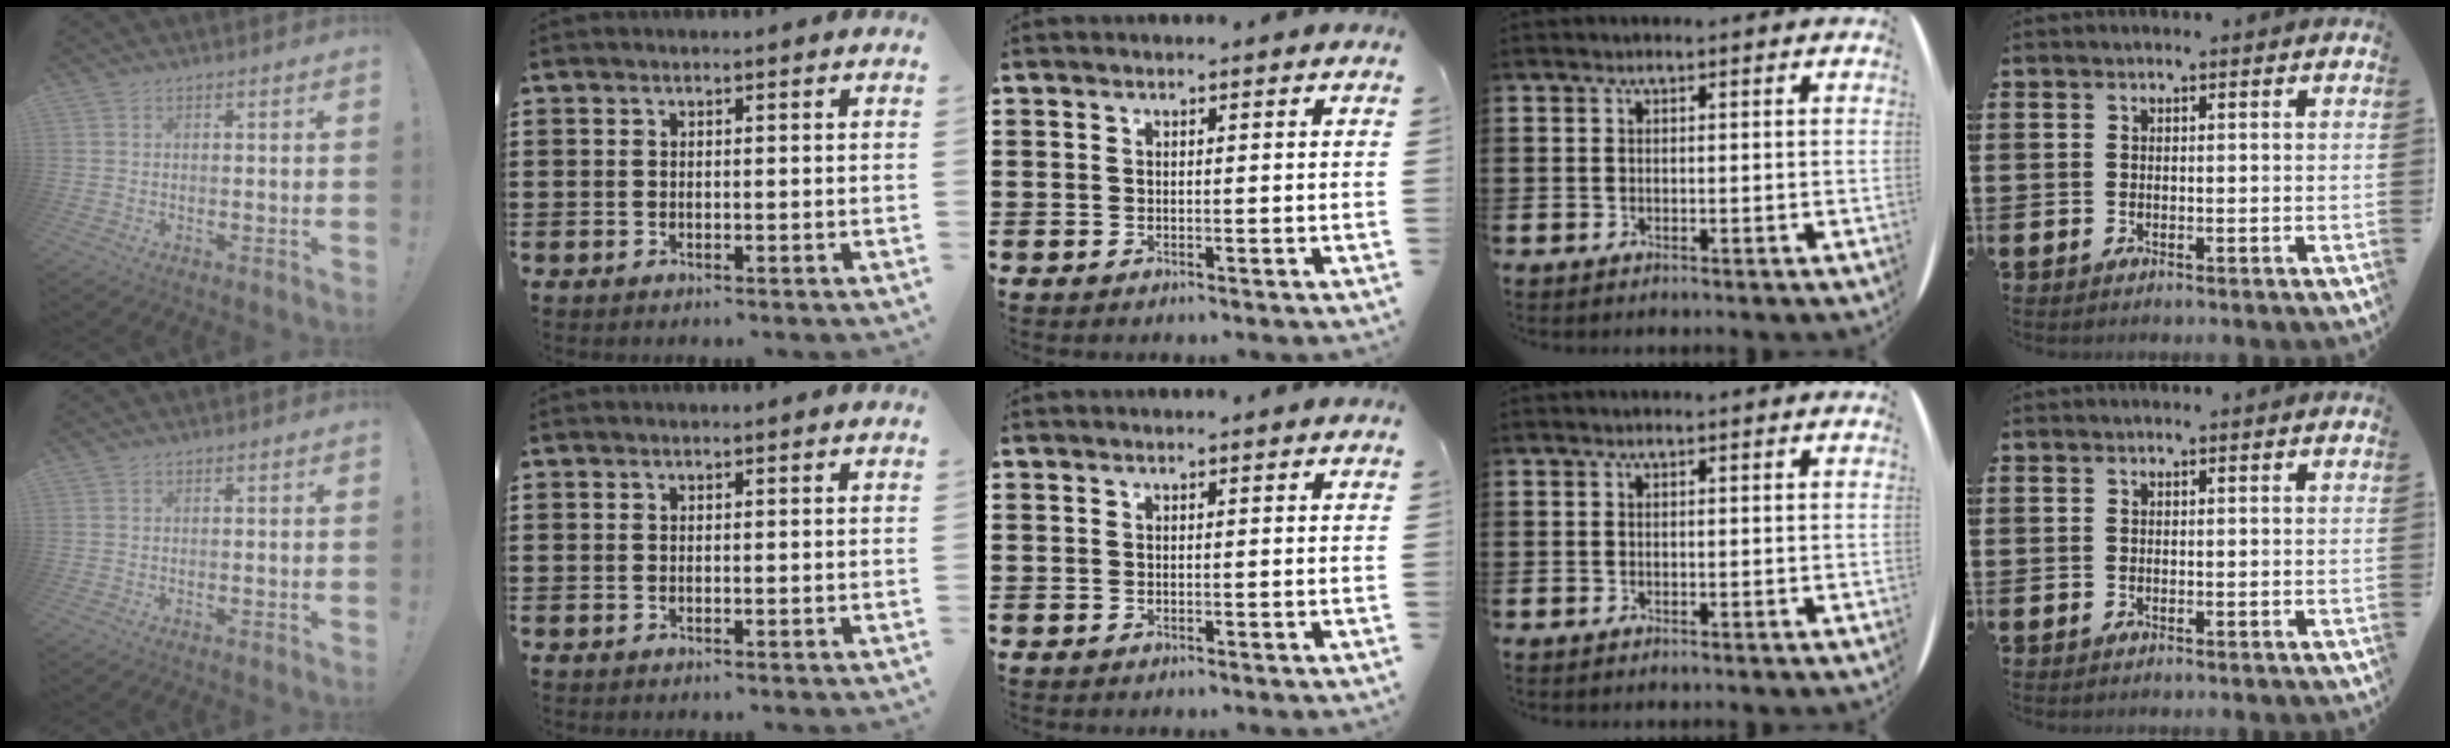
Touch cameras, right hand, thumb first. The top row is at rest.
{}